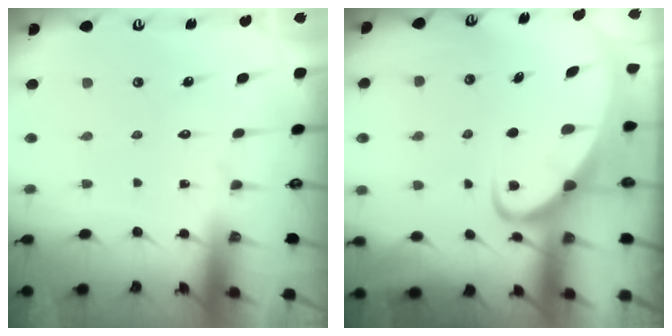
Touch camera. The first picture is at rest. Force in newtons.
{"total": 3.7, "press": 3.7, "slide": 0.4}